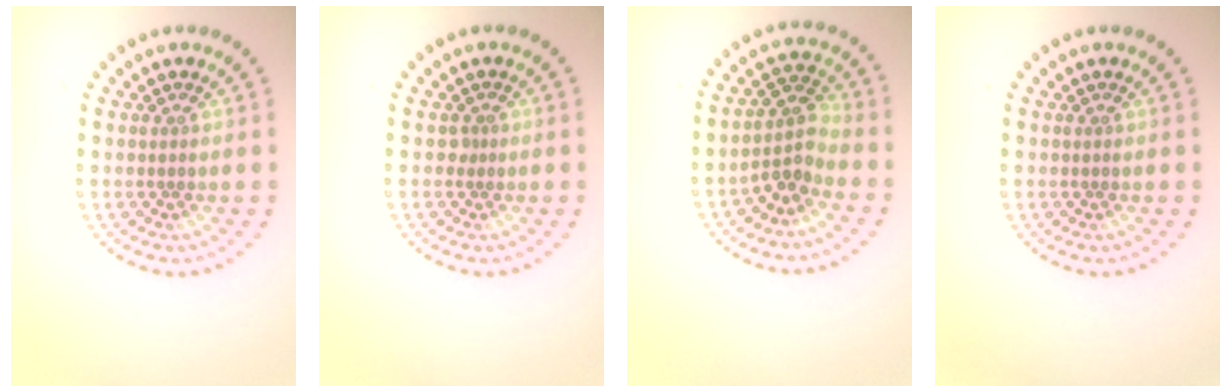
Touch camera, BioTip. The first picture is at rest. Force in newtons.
{"total": 0.5, "press": 0.4, "slide": 0.4}
{"total": 2.6, "press": 2.0, "slide": 1.6}
{"total": 0.0}